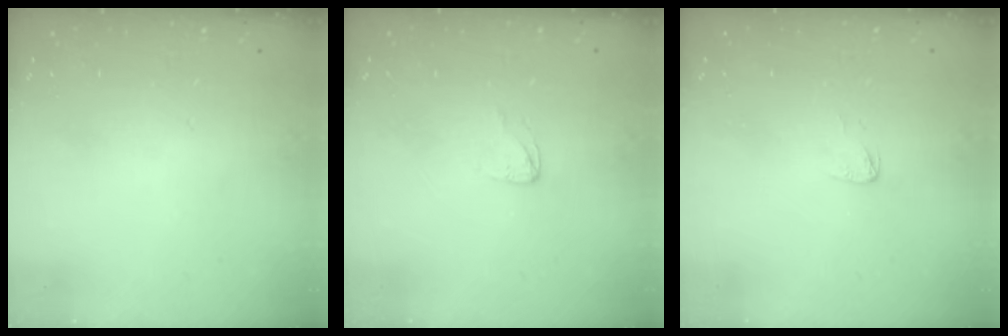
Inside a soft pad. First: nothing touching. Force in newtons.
{"total": 2.0, "press": 2.0, "slide": 0.1}
{"total": 2.9, "press": 2.9, "slide": 0.2}